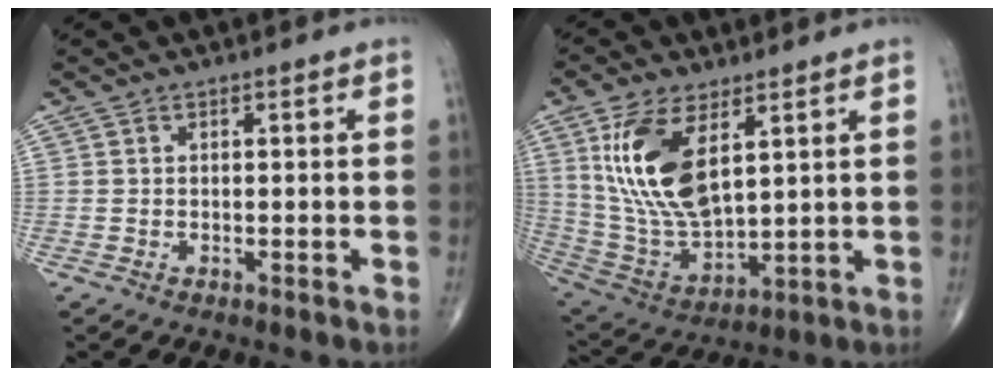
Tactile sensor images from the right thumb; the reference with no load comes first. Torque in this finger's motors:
{"motor_torque": [-0.81, 1.68, 1.50, 0.82, 0.20]}